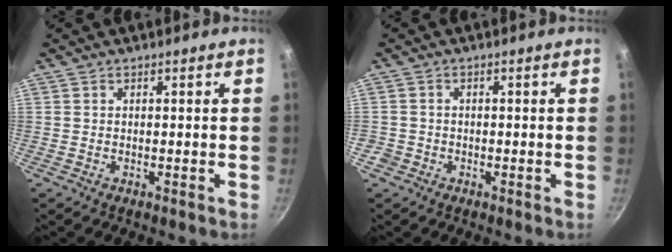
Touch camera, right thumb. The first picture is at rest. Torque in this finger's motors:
{"motor_torque": [0.08, 0.16, -0.16, 0.07, 0.03]}